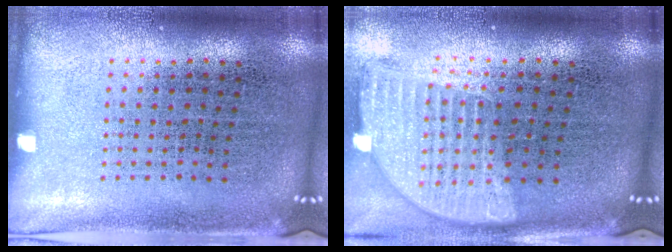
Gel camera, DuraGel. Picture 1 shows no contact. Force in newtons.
{"total": 1.7, "press": 1.5, "slide": 0.9}